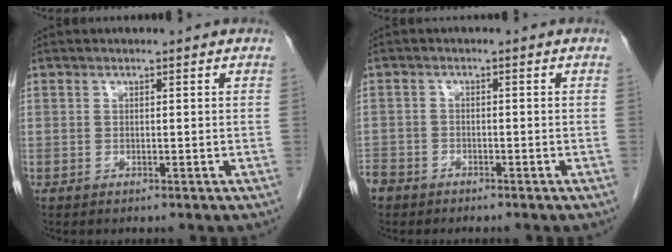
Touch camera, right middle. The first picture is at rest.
{"total": 4.6, "force": [-3.7, 2.6, 0.8], "torque": [-0.022, 0.000, -0.071]}